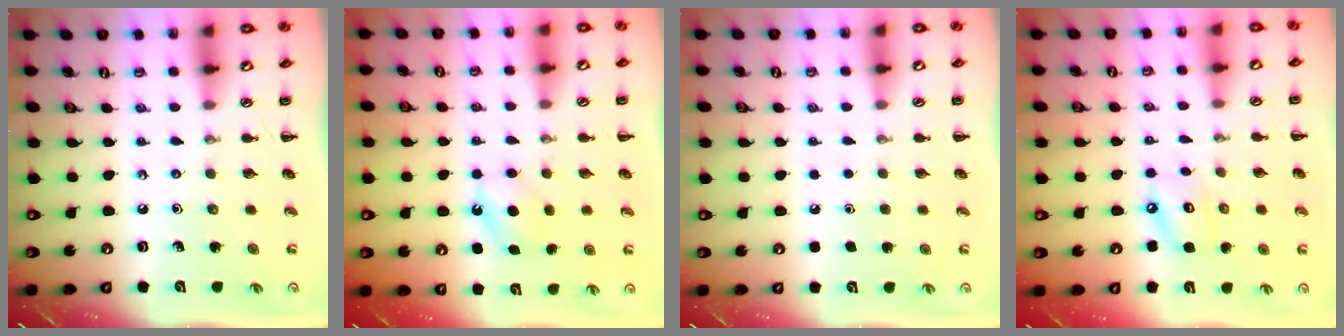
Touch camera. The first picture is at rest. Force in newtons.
{"total": 5.5, "press": 5.2, "slide": 1.7}
{"total": 1.7, "press": 1.7, "slide": 0.1}
{"total": 6.4, "press": 6.4, "slide": 0.7}